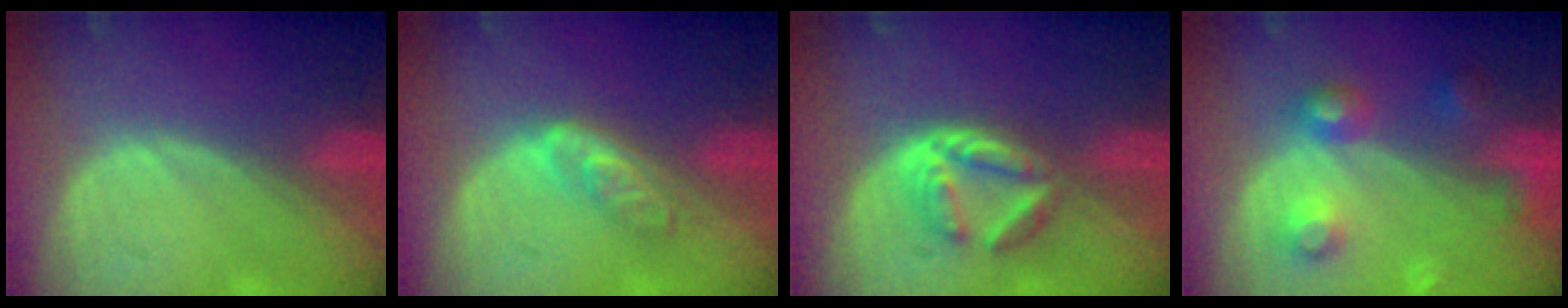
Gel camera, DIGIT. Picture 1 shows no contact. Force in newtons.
{"total": 4.6, "press": 3.9, "slide": 2.5}
{"total": 6.2, "press": 5.4, "slide": 3.0}
{"total": 5.9, "press": 5.8, "slide": 0.4}